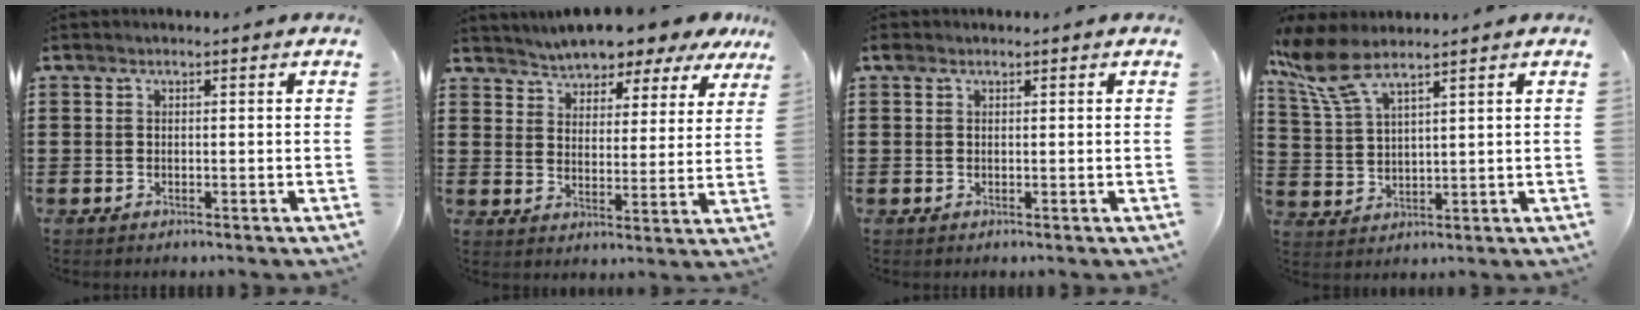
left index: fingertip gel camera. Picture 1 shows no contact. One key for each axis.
{"total": 5.3, "fx": 5.2, "fy": 0.6, "fz": 0.2, "tx": -0.036, "ty": -0.034, "tz": 0.090}
{"total": 0.6, "fx": 0.3, "fy": 0.6, "fz": 0.1, "tx": -0.006, "ty": 0.005, "tz": 0.006}
{"total": 7.1, "fx": 5.3, "fy": 1.7, "fz": 4.3, "tx": -0.117, "ty": -0.019, "tz": 0.094}